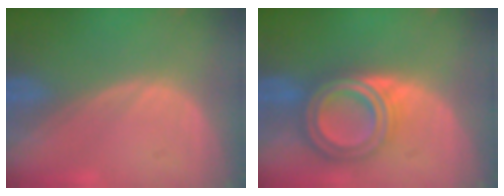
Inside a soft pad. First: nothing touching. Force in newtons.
{"total": 7.9, "press": 7.9, "slide": 0.5}